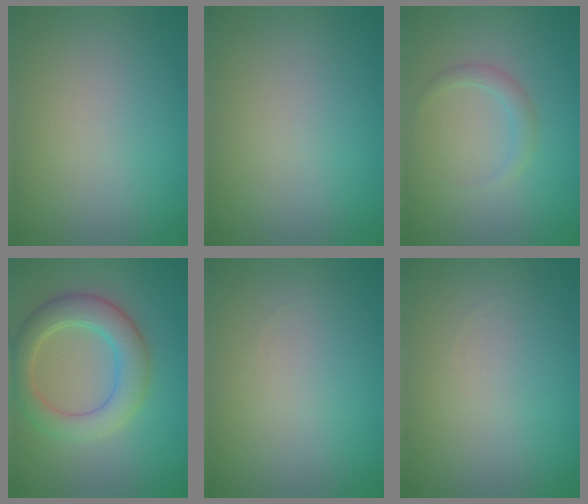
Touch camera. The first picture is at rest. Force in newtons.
{"total": 0.0}
{"total": 1.3, "press": 1.3, "slide": 0.1}
{"total": 5.2, "press": 5.2, "slide": 0.3}
{"total": 0.0}
{"total": 0.0}